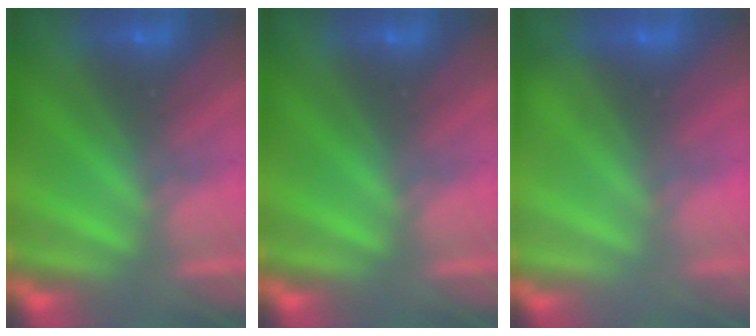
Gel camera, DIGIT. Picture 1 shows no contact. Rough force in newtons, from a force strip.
{"total": 0.0}
{"total": 2.1}